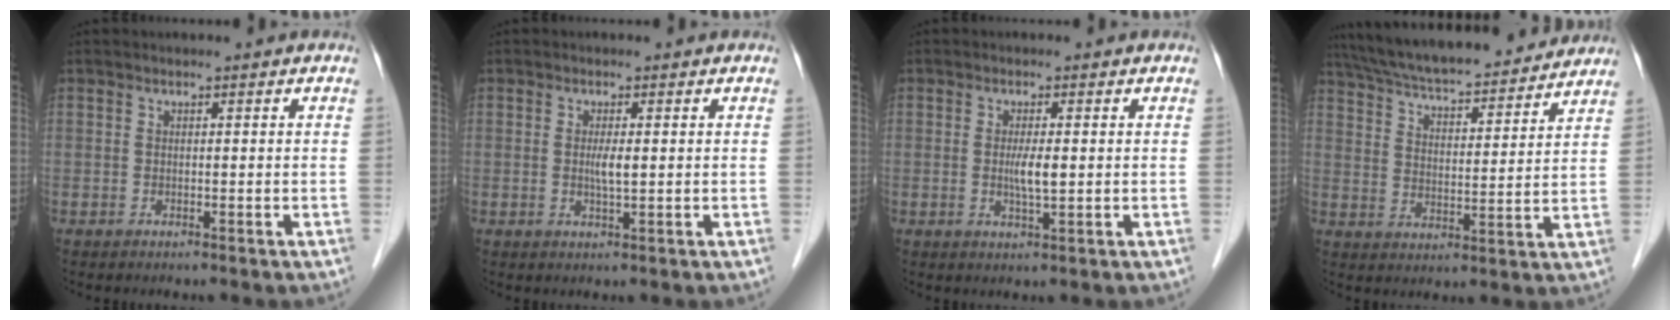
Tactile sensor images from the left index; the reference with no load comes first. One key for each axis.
{"total": 2.1, "fx": 0.0, "fy": 0.2, "fz": 2.1, "tx": -0.044, "ty": -0.005, "tz": 0.000}
{"total": 2.9, "fx": -0.2, "fy": 0.3, "fz": 2.9, "tx": -0.060, "ty": -0.007, "tz": -0.001}
{"total": 21.9, "fx": 19.7, "fy": 3.6, "fz": 8.9, "tx": -0.154, "ty": 0.024, "tz": 0.287}